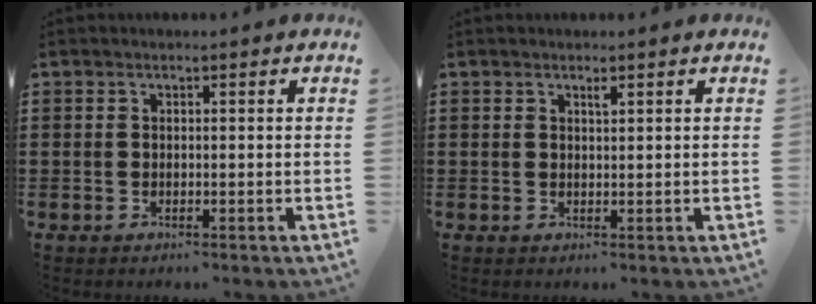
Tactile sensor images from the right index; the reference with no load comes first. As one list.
[{"total": 0.8, "force": [0.6, 0.1, 0.5], "torque": [-0.012, -0.002, 0.011]}]